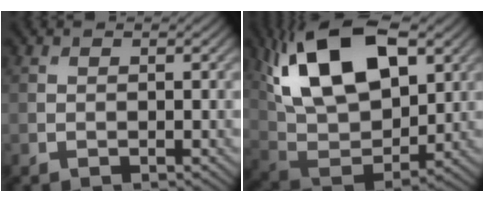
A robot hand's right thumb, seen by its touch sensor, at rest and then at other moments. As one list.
[{"total": 17.6, "force": [7.6, 9.1, 13.1], "torque": [-0.265, 0.021, 0.126]}]